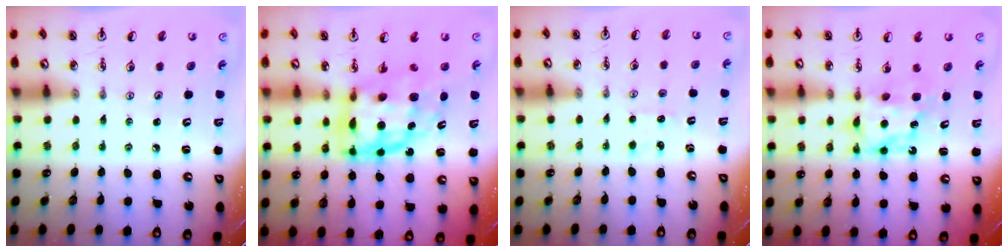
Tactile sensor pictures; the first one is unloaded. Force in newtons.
{"total": 12.5, "press": 12.4, "slide": 1.5}
{"total": 2.2, "press": 2.2, "slide": 0.3}
{"total": 6.7, "press": 6.7, "slide": 0.5}